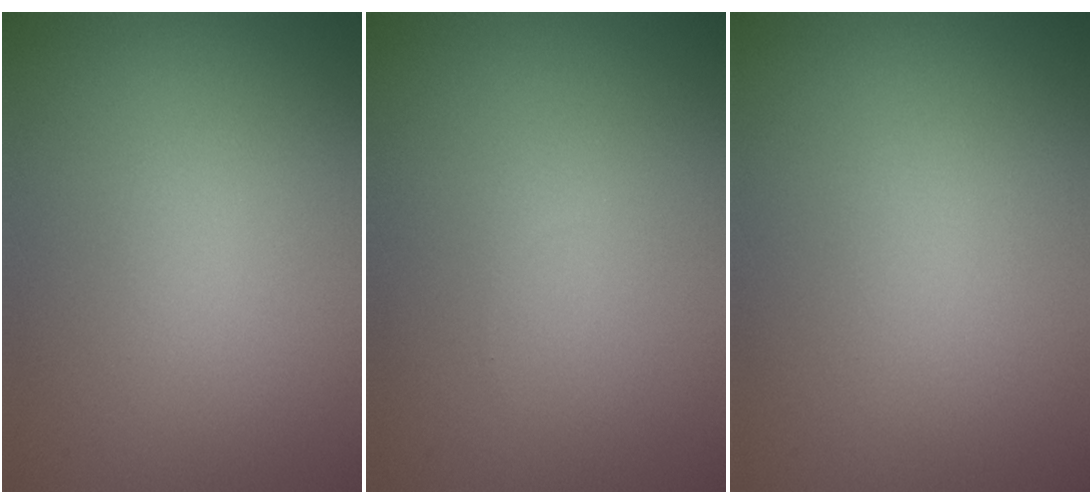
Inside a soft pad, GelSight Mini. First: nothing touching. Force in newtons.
{"total": 0.0}
{"total": 0.0}